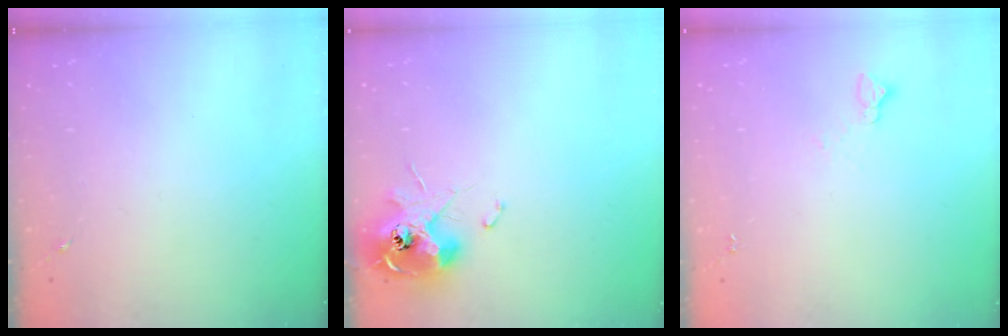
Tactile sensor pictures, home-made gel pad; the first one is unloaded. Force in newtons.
{"total": 12.8, "press": 12.8, "slide": 1.5}
{"total": 3.1, "press": 3.1, "slide": 0.3}